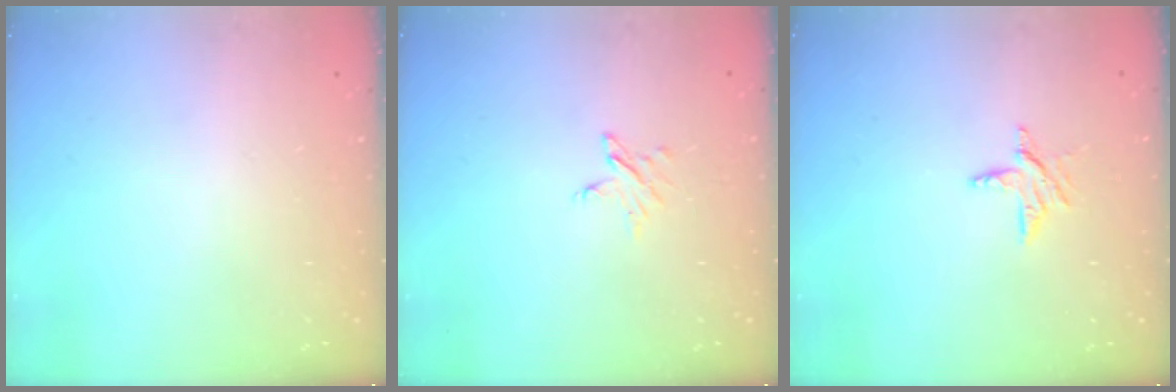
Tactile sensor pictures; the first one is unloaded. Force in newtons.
{"total": 4.0, "press": 4.0, "slide": 0.5}
{"total": 6.3, "press": 6.3, "slide": 0.3}